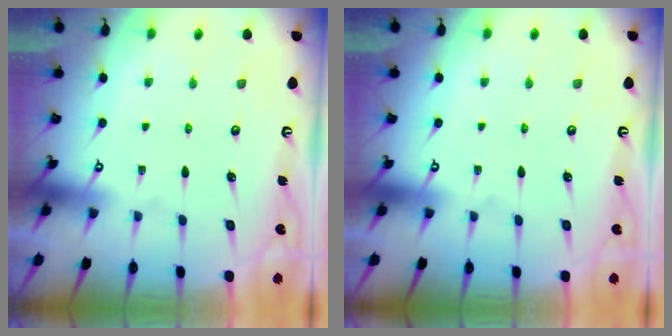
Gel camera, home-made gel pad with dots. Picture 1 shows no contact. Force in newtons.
{"total": 0.0}